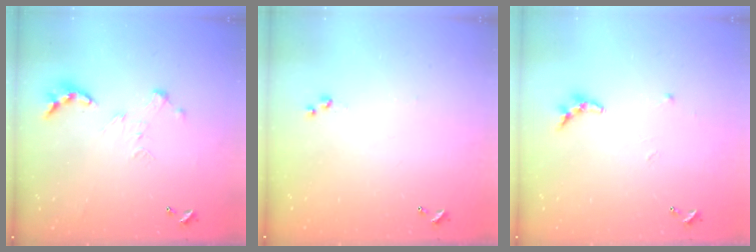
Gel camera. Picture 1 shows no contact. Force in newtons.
{"total": 3.0, "press": 3.0, "slide": 0.4}
{"total": 6.6, "press": 6.5, "slide": 0.6}